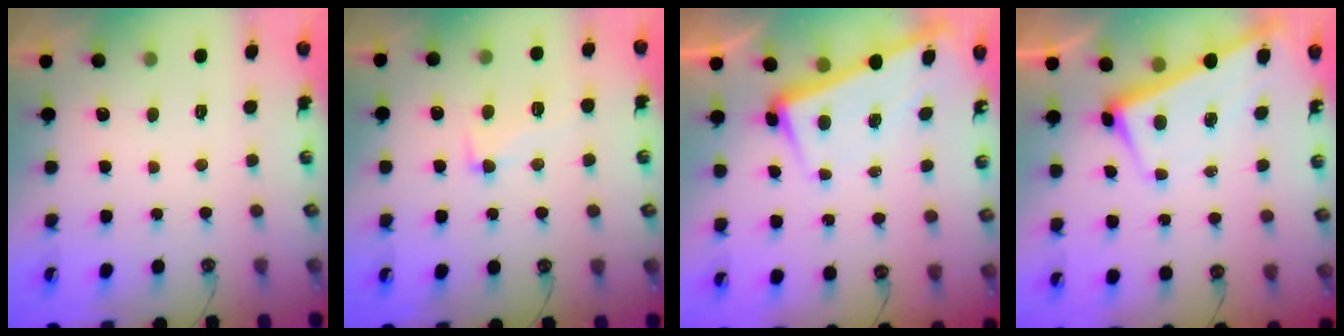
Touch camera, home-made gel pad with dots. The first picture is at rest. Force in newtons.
{"total": 2.1, "press": 1.2, "slide": 1.8}
{"total": 3.0, "press": 2.9, "slide": 0.8}
{"total": 2.7, "press": 2.7, "slide": 0.4}